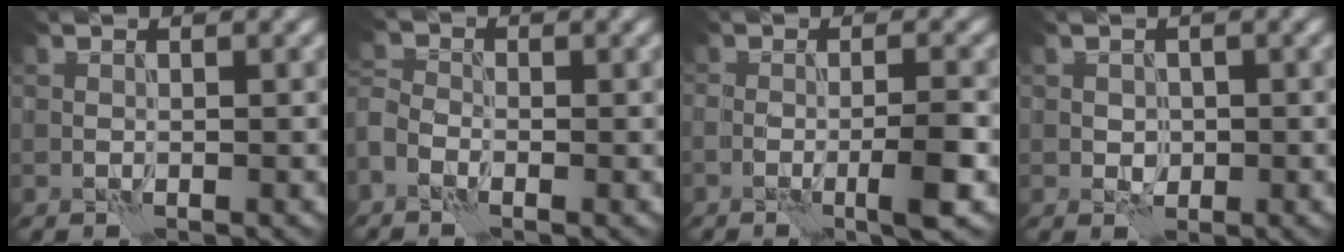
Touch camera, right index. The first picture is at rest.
{"total": 3.0, "force": [-1.6, 2.0, 1.6], "torque": [-0.037, 0.000, -0.036]}
{"total": 3.4, "force": [-1.3, 0.5, 3.1], "torque": [-0.048, -0.001, -0.026]}
{"total": 1.3, "force": [-0.1, 1.1, 0.7], "torque": [-0.013, -0.001, -0.003]}